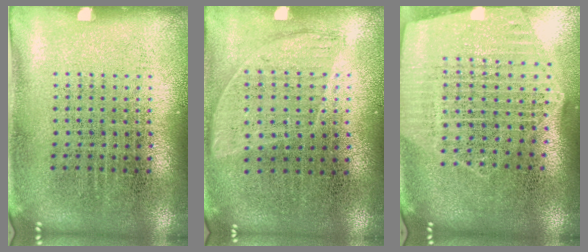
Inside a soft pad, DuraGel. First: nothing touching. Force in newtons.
{"total": 0.9, "press": 0.8, "slide": 0.5}
{"total": 2.6, "press": 2.2, "slide": 1.4}